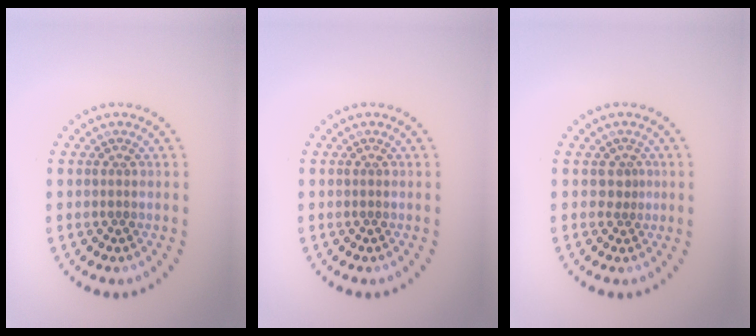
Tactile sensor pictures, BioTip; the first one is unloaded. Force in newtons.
{"total": 0.0}
{"total": 1.0, "press": 0.6, "slide": 0.8}